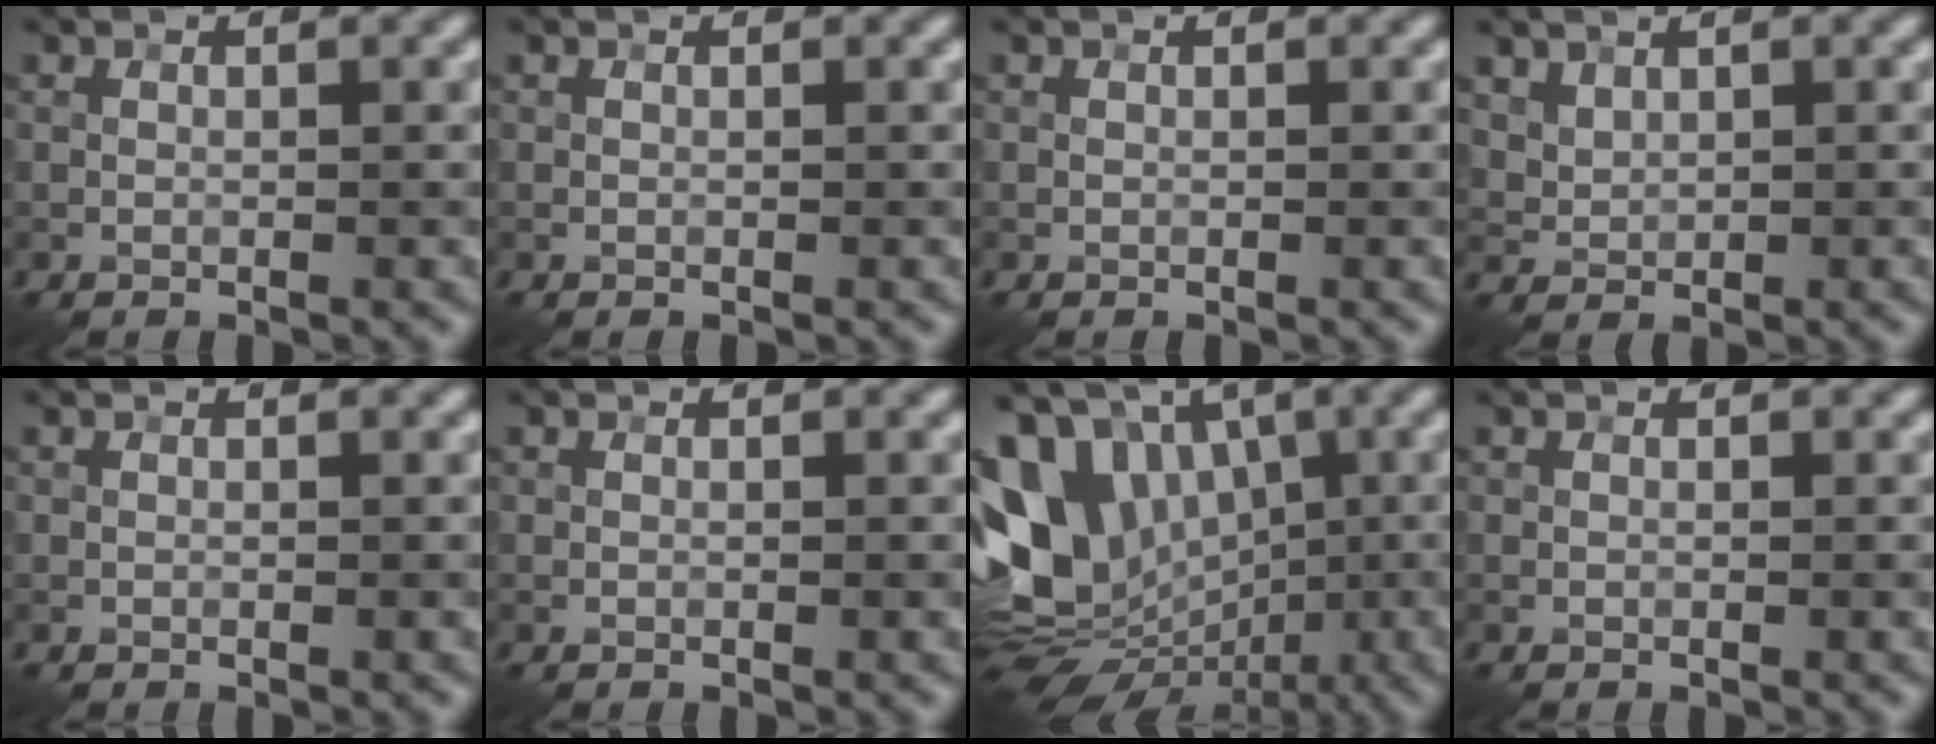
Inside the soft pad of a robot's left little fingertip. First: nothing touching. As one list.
[{"total": 0.0}, {"total": 0.0}, {"total": 1.5, "force": [1.1, 0.9, 0.5], "torque": [-0.008, -0.005, 0.035]}, {"total": 0.0}, {"total": 0.0}, {"total": 12.4, "force": [-0.2, 9.8, 7.5], "torque": [-0.146, 0.003, -0.018]}, {"total": 0.0}]